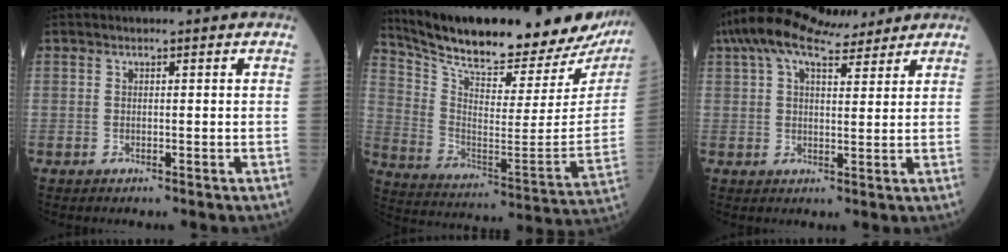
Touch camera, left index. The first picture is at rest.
{"total": 30.1, "force": [26.9, 5.9, 12.2], "torque": [-0.215, -0.072, 0.368]}
{"total": 11.7, "force": [9.4, 3.2, 6.2], "torque": [-0.118, 0.046, 0.155]}